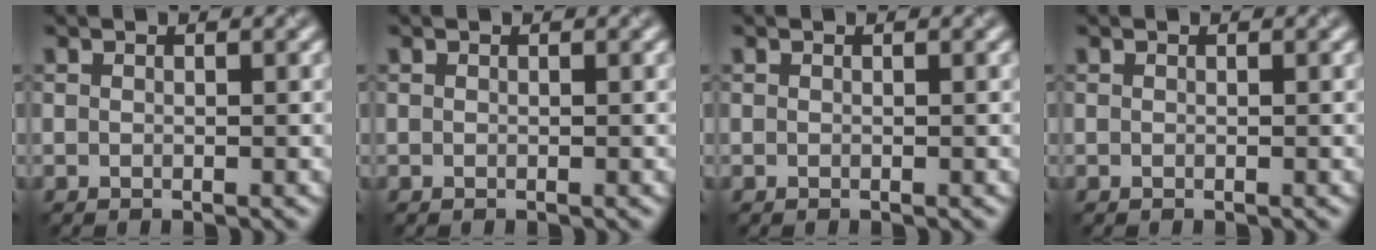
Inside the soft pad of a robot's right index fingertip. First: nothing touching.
{"total": 0.0}
{"total": 0.0}
{"total": 0.0}